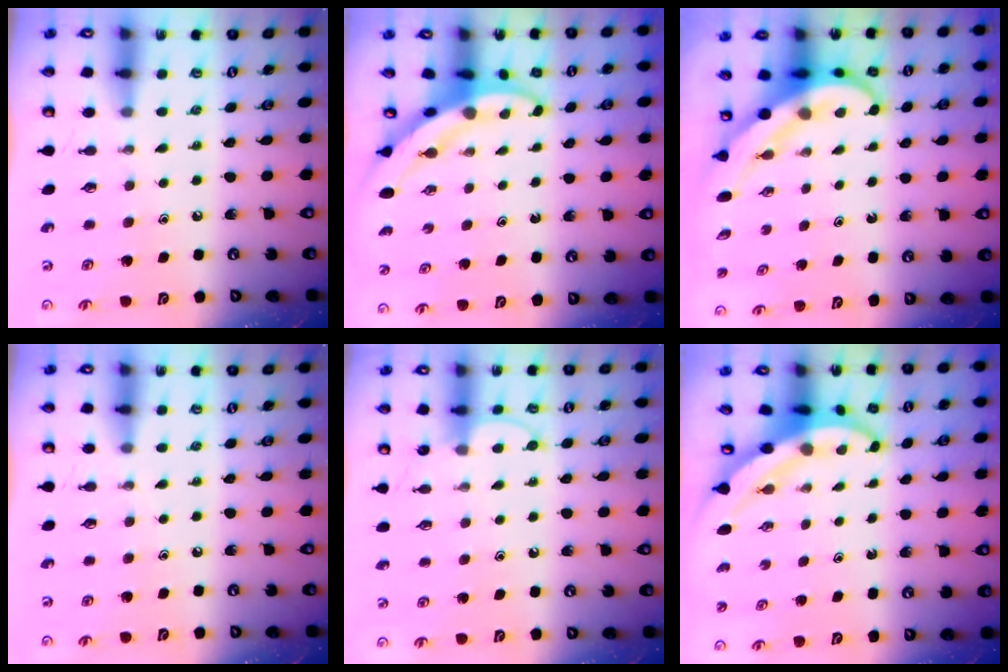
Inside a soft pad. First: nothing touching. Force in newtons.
{"total": 3.1, "press": 3.1, "slide": 0.3}
{"total": 7.9, "press": 7.8, "slide": 1.6}
{"total": 0.0}
{"total": 6.7, "press": 6.6, "slide": 0.6}
{"total": 3.9, "press": 3.9, "slide": 0.5}